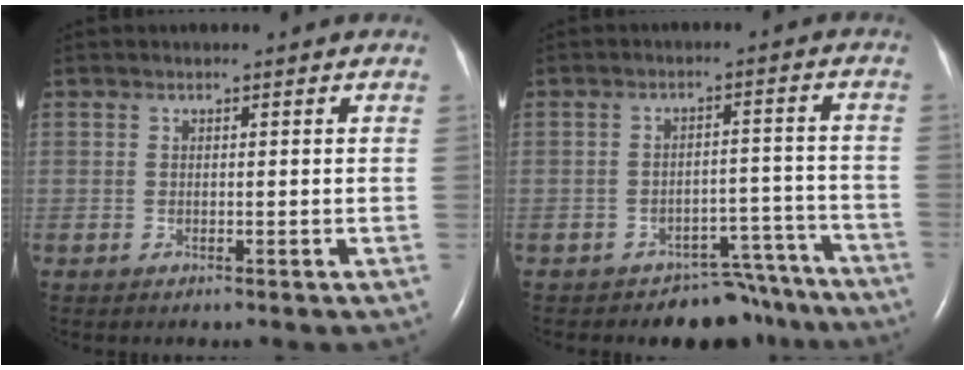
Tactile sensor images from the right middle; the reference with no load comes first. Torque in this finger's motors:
{"motor_torque": [0.07, -0.08, 0.07, 0.03]}